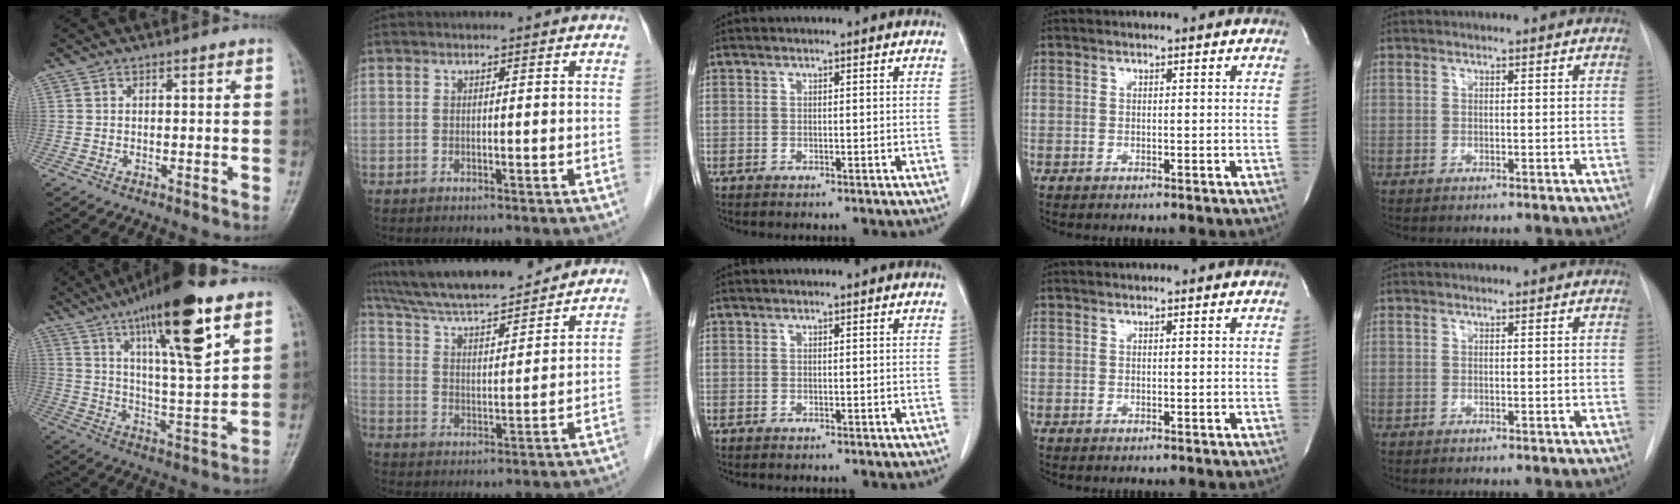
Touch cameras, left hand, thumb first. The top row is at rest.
{"thumb": {"total": 19.7, "force": [10.8, 3.9, 16.0], "torque": [-0.247, -0.042, 0.181]}, "index": {"total": 17.9, "force": [16.2, 2.4, 7.2], "torque": [-0.127, 0.025, 0.264]}}